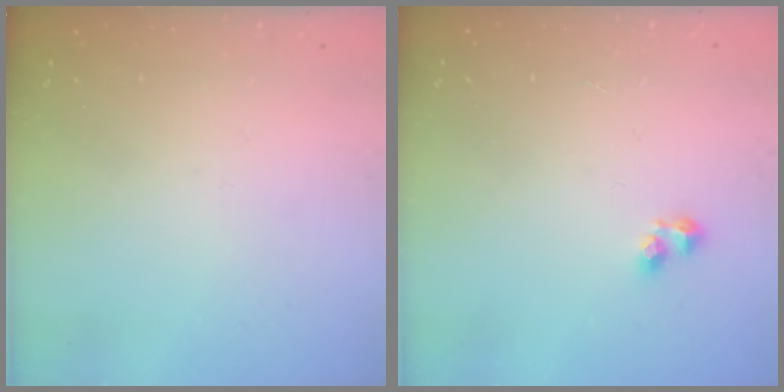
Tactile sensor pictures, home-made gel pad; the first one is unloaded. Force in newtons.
{"total": 2.5, "press": 2.3, "slide": 0.9}